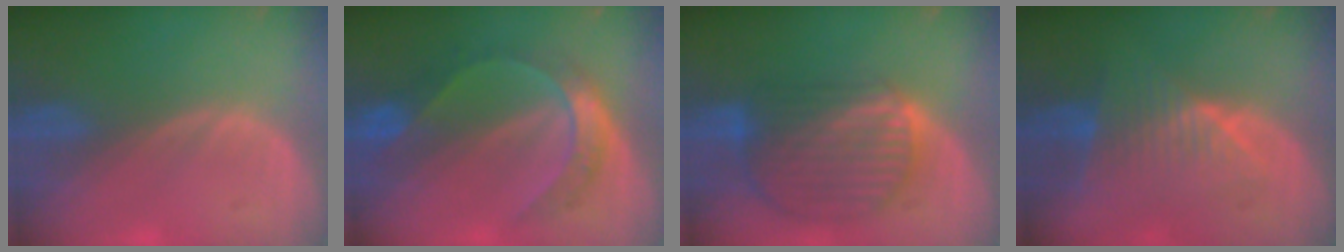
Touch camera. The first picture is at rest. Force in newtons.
{"total": 6.7, "press": 6.6, "slide": 0.4}
{"total": 10.4, "press": 8.9, "slide": 5.4}
{"total": 8.0, "press": 6.9, "slide": 4.0}